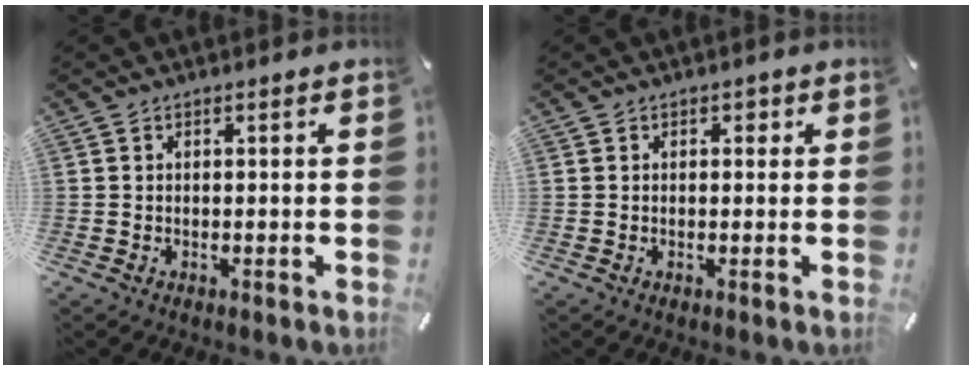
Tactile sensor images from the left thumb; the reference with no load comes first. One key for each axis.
{"total": 1.2, "fx": 0.3, "fy": 1.0, "fz": 0.5, "tx": -0.002, "ty": 0.006, "tz": 0.001}